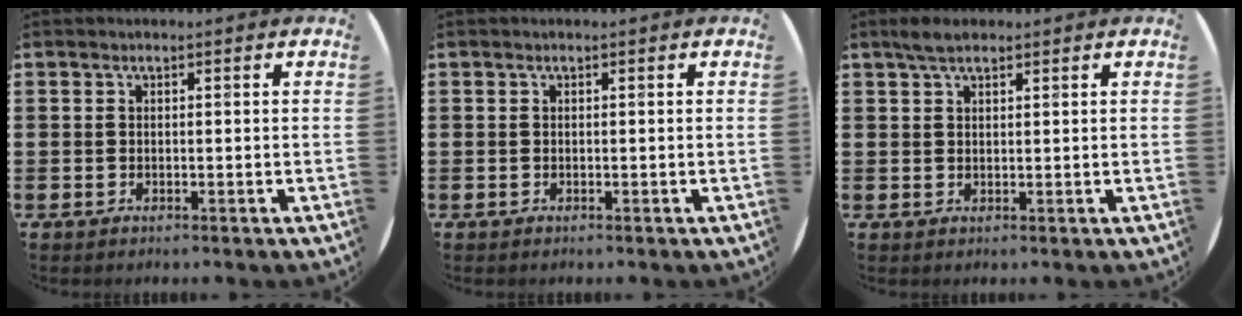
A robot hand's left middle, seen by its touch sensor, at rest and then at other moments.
{"total": 0.0}
{"total": 2.4, "force": [1.9, 0.8, 1.2], "torque": [-0.019, 0.004, 0.033]}